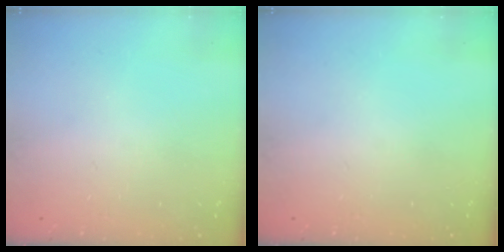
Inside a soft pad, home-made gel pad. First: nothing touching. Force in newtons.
{"total": 0.0}